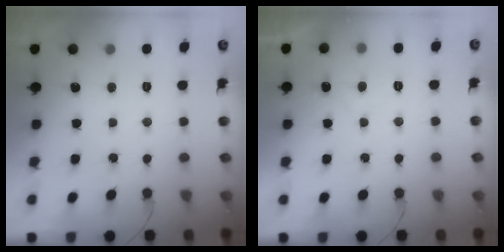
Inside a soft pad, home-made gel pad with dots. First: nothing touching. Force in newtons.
{"total": 1.8, "press": 1.6, "slide": 0.8}